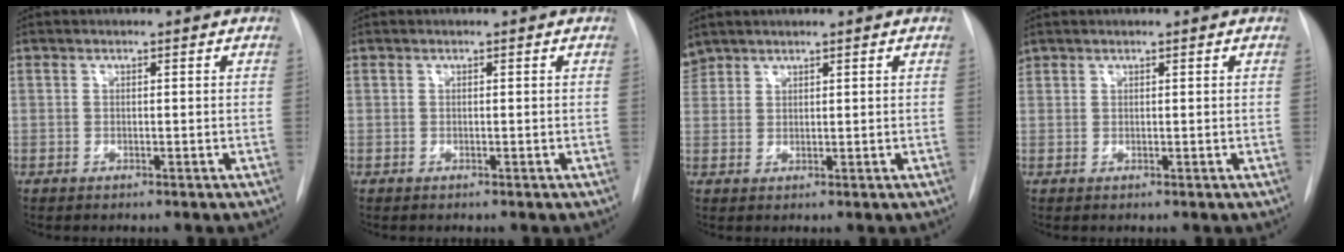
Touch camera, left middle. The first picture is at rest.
{"total": 0.0}
{"total": 2.8, "force": [2.5, 1.1, 0.0], "torque": [-0.004, 0.015, 0.053]}
{"total": 0.7, "force": [0.7, 0.3, -0.1], "torque": [-0.002, 0.010, 0.015]}